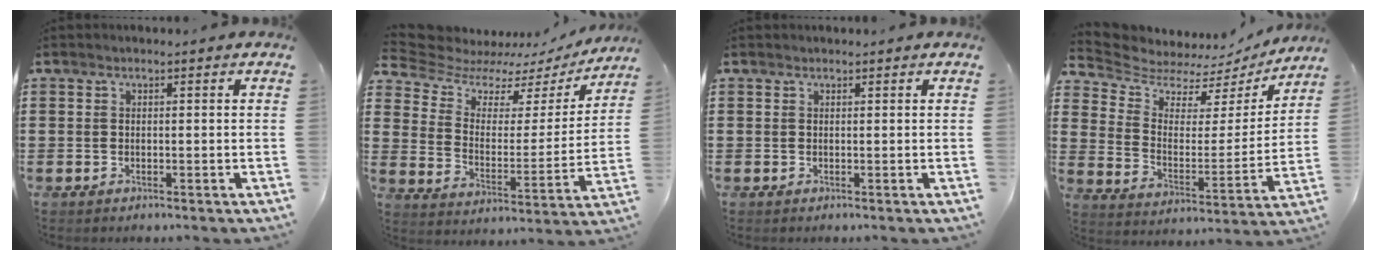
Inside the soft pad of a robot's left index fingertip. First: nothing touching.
{"total": 6.7, "force": [5.5, 3.1, 2.3], "torque": [-0.076, -0.033, 0.096]}
{"total": 0.0}
{"total": 5.7, "force": [5.2, 2.2, 0.9], "torque": [-0.053, -0.040, 0.087]}